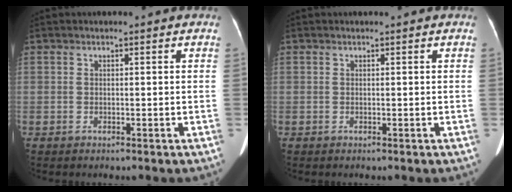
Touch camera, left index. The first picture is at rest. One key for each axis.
{"total": 0.0}